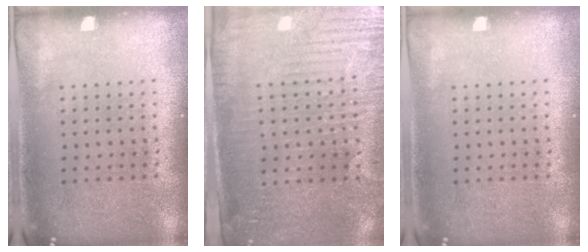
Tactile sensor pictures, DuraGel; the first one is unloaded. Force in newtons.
{"total": 3.5, "press": 3.3, "slide": 1.2}
{"total": 0.0}